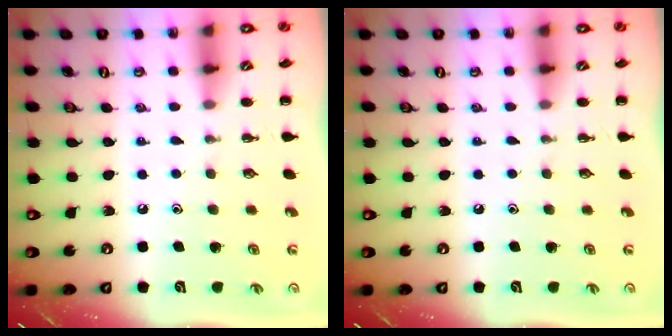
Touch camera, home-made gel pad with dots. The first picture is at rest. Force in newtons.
{"total": 0.0}